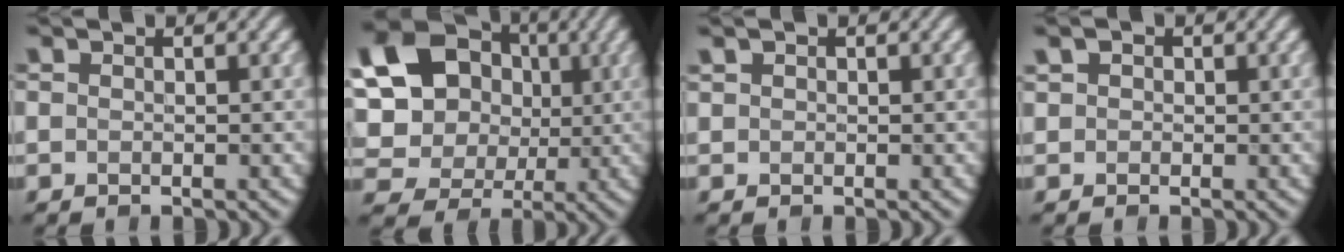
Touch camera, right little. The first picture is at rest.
{"total": 19.9, "force": [4.6, 17.7, 7.9], "torque": [-0.207, 0.022, 0.060]}
{"total": 0.7, "force": [0.5, 0.5, 0.2], "torque": [-0.004, 0.003, 0.009]}
{"total": 1.3, "force": [0.6, 1.1, 0.4], "torque": [-0.007, 0.003, 0.003]}